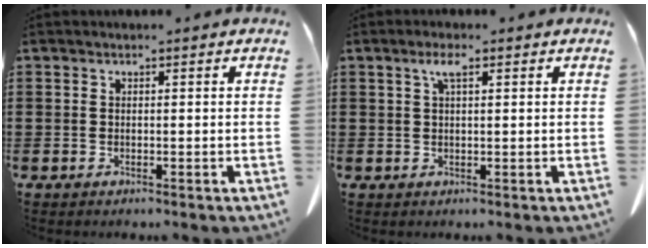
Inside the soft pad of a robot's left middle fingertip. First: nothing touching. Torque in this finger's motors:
{"motor_torque": [1.00, 0.67, 0.08, 0.09]}